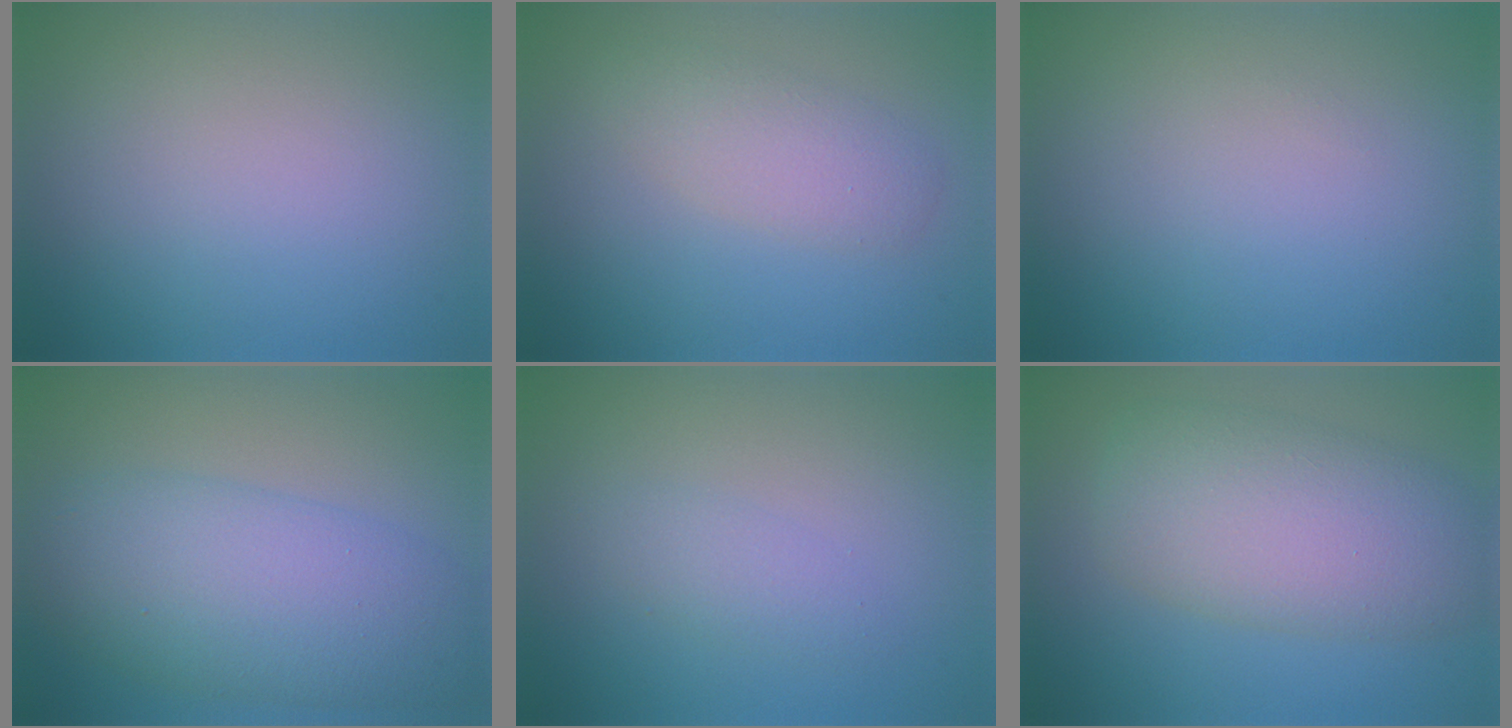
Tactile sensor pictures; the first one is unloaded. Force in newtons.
{"total": 3.0, "press": 3.0, "slide": 0.3}
{"total": 0.0}
{"total": 8.3, "press": 8.2, "slide": 0.3}
{"total": 1.7, "press": 1.7, "slide": 0.1}
{"total": 7.9, "press": 7.9, "slide": 0.3}